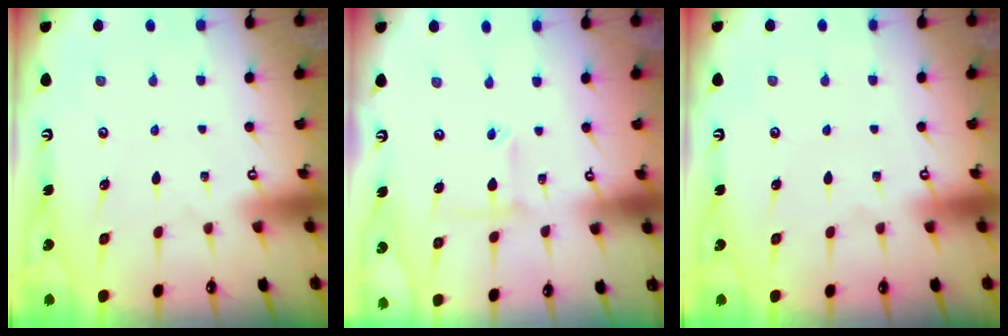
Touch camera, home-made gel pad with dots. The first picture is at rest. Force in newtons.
{"total": 3.5, "press": 3.5, "slide": 0.3}
{"total": 0.0}